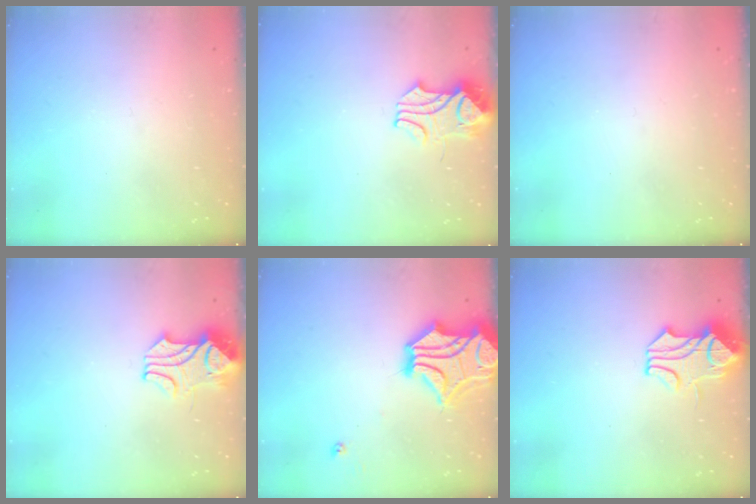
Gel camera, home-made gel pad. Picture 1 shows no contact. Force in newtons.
{"total": 3.6, "press": 3.5, "slide": 0.6}
{"total": 0.0}
{"total": 2.5, "press": 2.3, "slide": 1.0}
{"total": 12.5, "press": 12.3, "slide": 2.5}
{"total": 1.4, "press": 0.3, "slide": 1.3}